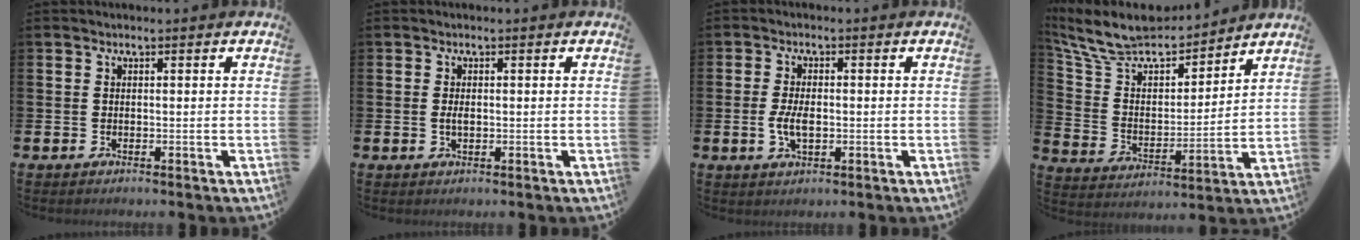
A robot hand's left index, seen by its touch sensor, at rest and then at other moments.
{"total": 1.3, "force": [0.0, 0.7, 1.1], "torque": [-0.016, 0.001, -0.003]}
{"total": 3.7, "force": [-0.4, 1.8, 3.2], "torque": [-0.045, -0.002, -0.011]}
{"total": 10.2, "force": [9.4, 2.9, 2.8], "torque": [-0.109, -0.064, 0.166]}